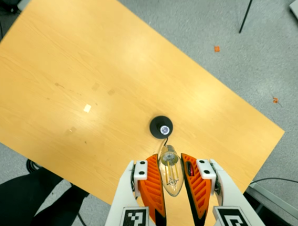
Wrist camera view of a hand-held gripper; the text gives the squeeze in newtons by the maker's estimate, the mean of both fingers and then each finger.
{"total": 14.3, "left": 15.7, "right": 13.0}